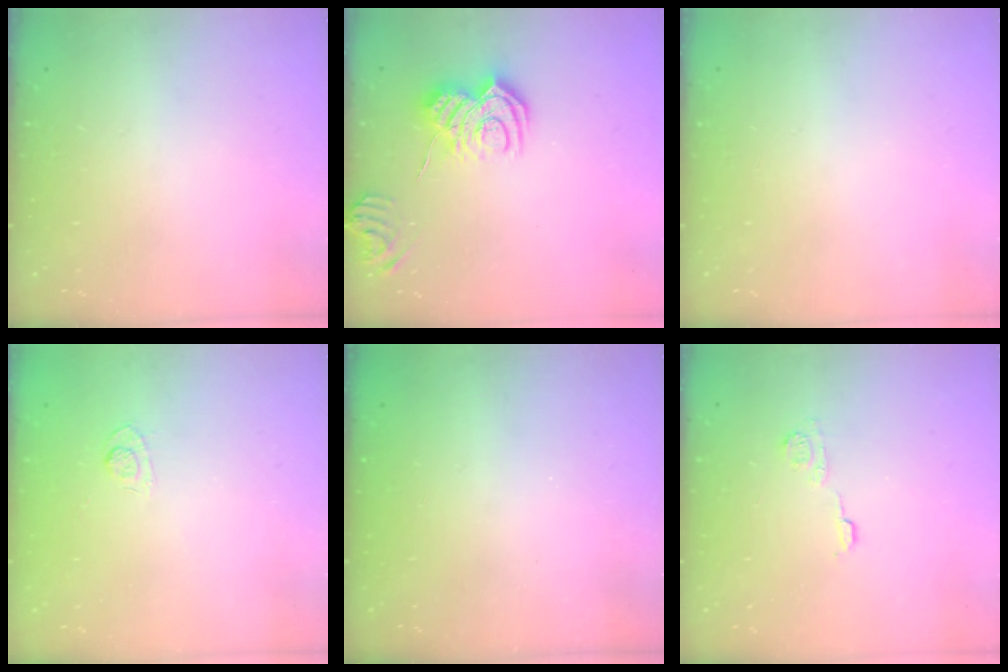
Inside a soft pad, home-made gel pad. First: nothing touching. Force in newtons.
{"total": 10.1, "press": 10.1, "slide": 0.9}
{"total": 0.0}
{"total": 3.5, "press": 3.1, "slide": 1.6}
{"total": 2.3, "press": 2.2, "slide": 0.8}
{"total": 6.0, "press": 6.0, "slide": 0.4}